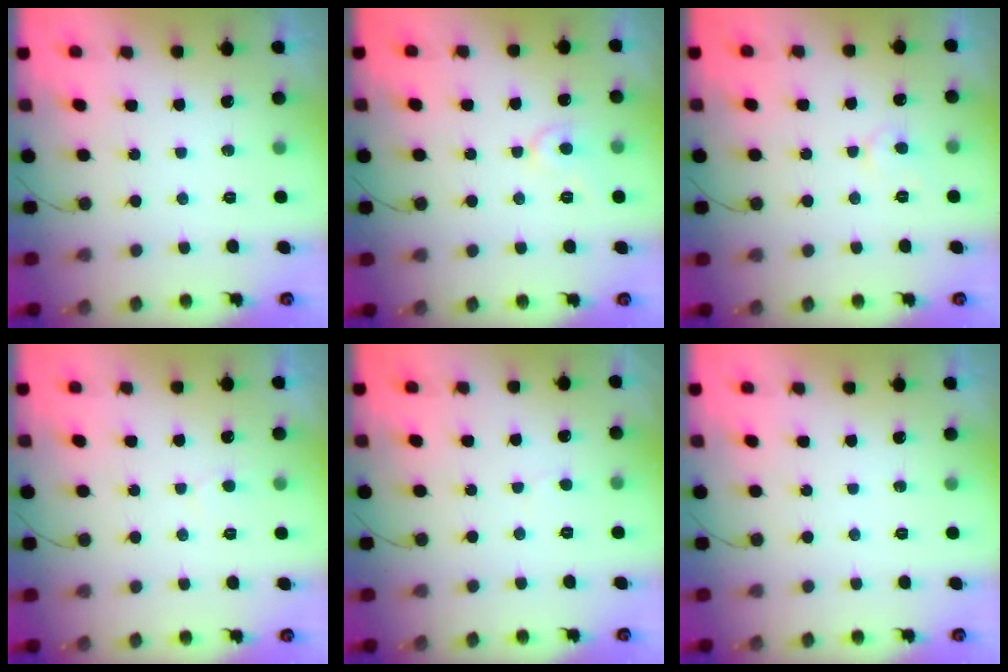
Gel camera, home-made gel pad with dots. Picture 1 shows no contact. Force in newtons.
{"total": 5.5, "press": 5.5, "slide": 0.6}
{"total": 5.1, "press": 5.1, "slide": 0.3}
{"total": 4.3, "press": 4.3, "slide": 0.4}
{"total": 2.6, "press": 2.6, "slide": 0.2}
{"total": 0.0}